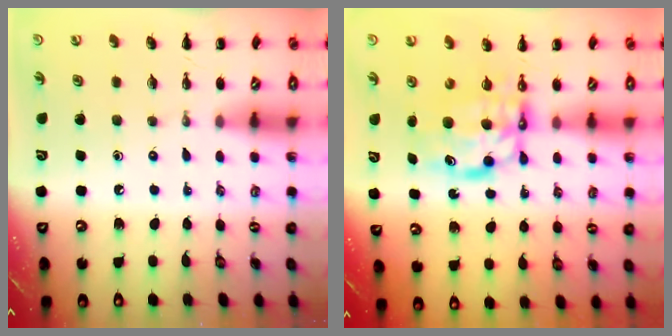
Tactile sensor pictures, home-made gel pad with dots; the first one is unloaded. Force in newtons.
{"total": 7.4, "press": 7.3, "slide": 1.4}